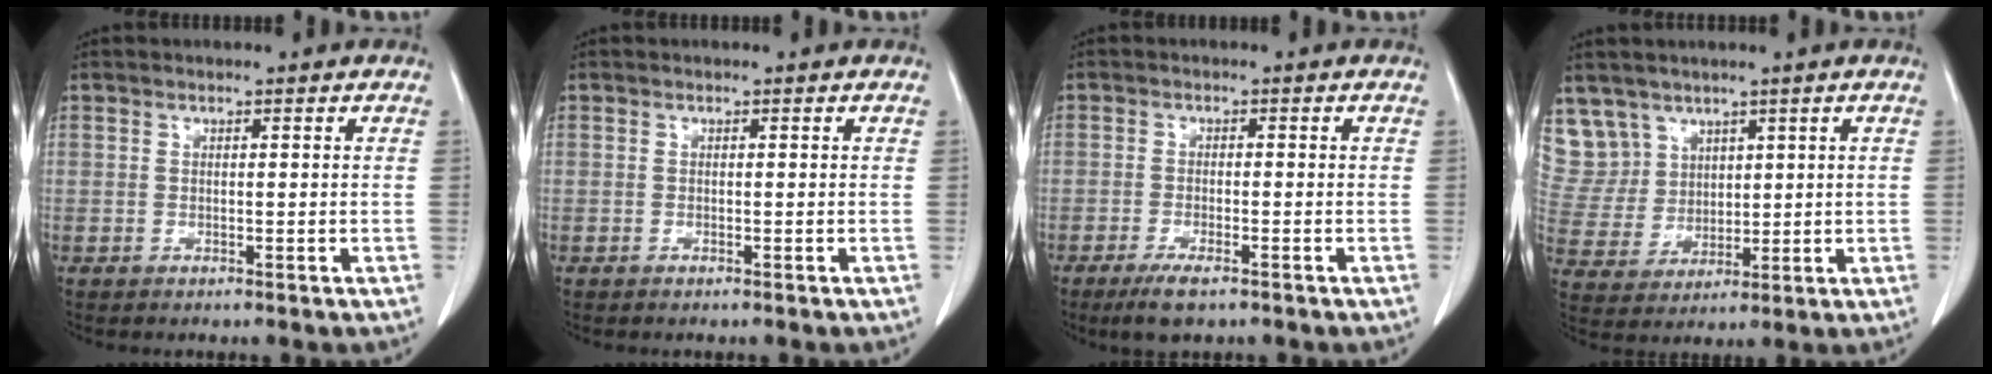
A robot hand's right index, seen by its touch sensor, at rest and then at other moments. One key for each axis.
{"total": 0.0}
{"total": 4.5, "fx": -3.1, "fy": 0.9, "fz": 3.2, "tx": -0.063, "ty": -0.009, "tz": -0.051}
{"total": 9.0, "fx": 5.9, "fy": 6.9, "fz": 0.1, "tx": -0.012, "ty": 0.020, "tz": 0.138}